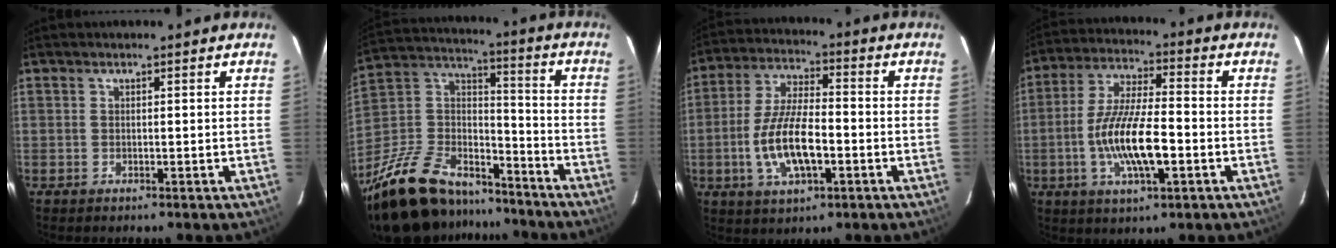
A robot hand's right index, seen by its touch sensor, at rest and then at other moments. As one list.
[{"total": 29.8, "force": [-21.7, 14.1, 14.9], "torque": [-0.321, 0.019, -0.341]}, {"total": 12.6, "force": [-3.5, 4.7, 11.1], "torque": [-0.226, -0.002, -0.060]}, {"total": 13.3, "force": [-3.5, 3.5, 12.3], "torque": [-0.246, -0.005, -0.064]}]